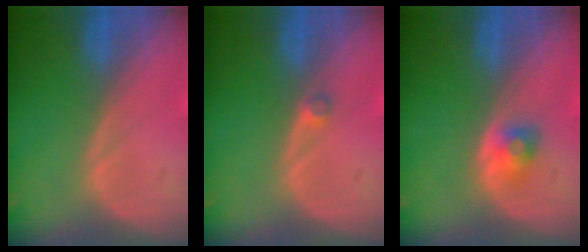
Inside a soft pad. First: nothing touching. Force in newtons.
{"total": 1.1, "press": 1.0, "slide": 0.6}
{"total": 2.5, "press": 2.3, "slide": 0.9}